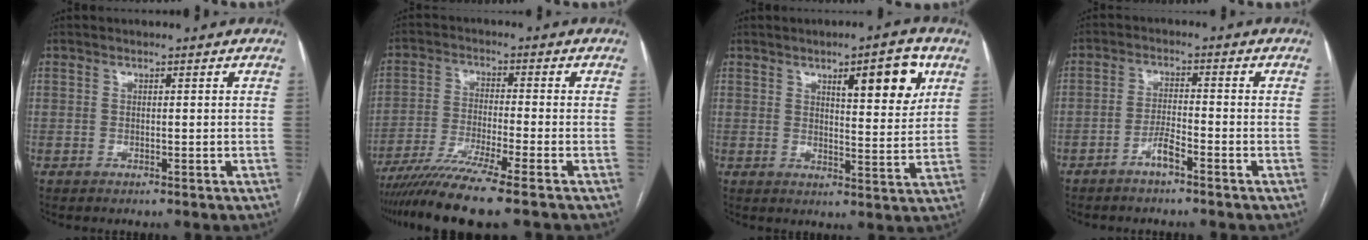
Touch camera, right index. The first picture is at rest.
{"total": 10.8, "force": [-8.4, -1.3, 6.6], "torque": [-0.110, -0.032, -0.142]}
{"total": 9.1, "force": [4.3, 1.9, 7.7], "torque": [-0.106, -0.003, 0.059]}
{"total": 3.3, "force": [-2.4, 0.3, 2.3], "torque": [-0.046, 0.004, -0.045]}